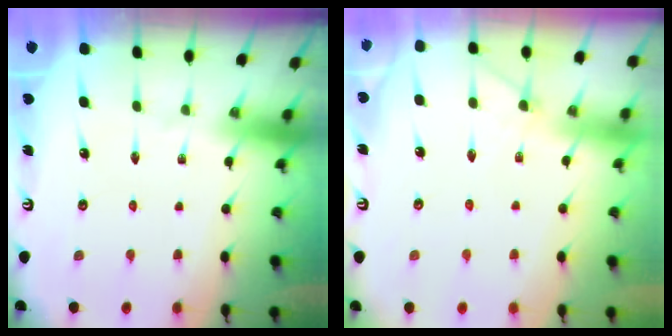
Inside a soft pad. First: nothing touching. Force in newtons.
{"total": 4.2, "press": 4.2, "slide": 0.6}